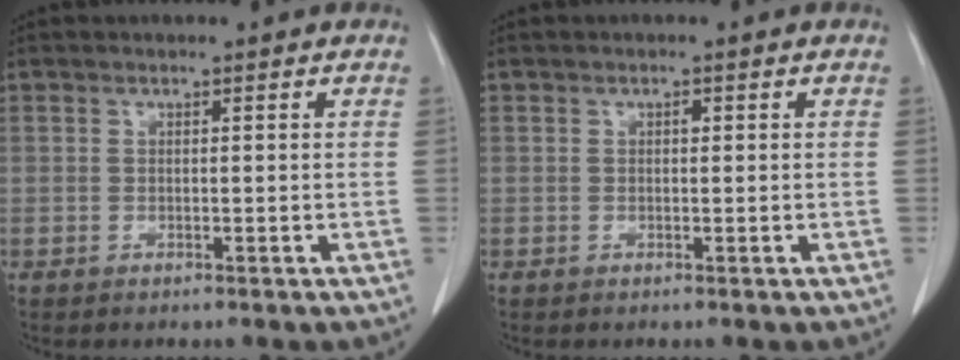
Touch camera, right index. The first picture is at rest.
{"total": 0.6, "force": [0.1, 0.3, 0.5], "torque": [-0.009, 0.001, 0.001]}